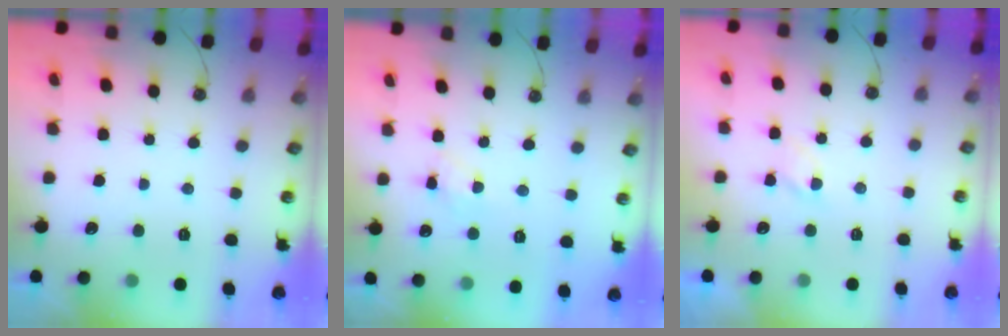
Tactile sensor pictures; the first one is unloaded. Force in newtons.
{"total": 5.9, "press": 5.9, "slide": 0.4}
{"total": 2.8, "press": 2.7, "slide": 0.4}